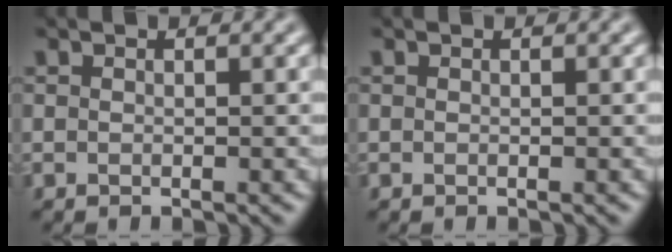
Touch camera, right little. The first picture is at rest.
{"total": 0.0}